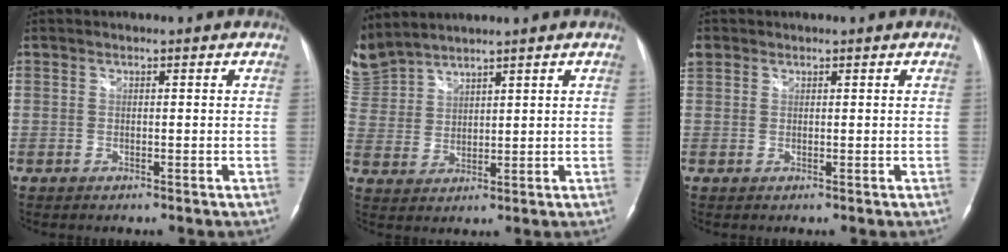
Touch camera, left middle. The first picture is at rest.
{"total": 9.2, "force": [8.6, 2.6, 2.0], "torque": [-0.069, 0.016, 0.187]}
{"total": 2.8, "force": [1.5, 2.2, 0.7], "torque": [-0.028, 0.020, 0.034]}